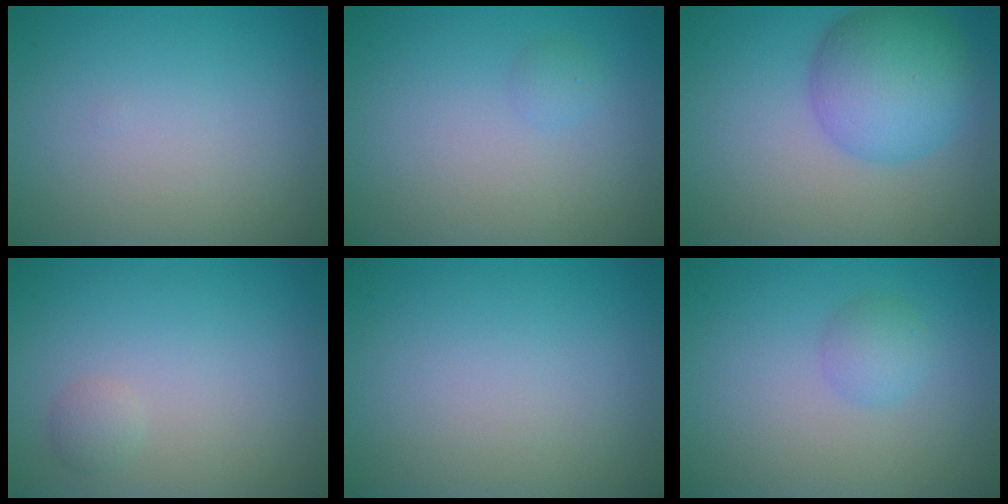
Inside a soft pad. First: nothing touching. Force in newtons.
{"total": 0.8, "press": 0.8, "slide": 0.0}
{"total": 6.8, "press": 6.8, "slide": 0.1}
{"total": 1.0, "press": 1.0, "slide": 0.1}
{"total": 0.0}
{"total": 1.7, "press": 1.7, "slide": 0.1}